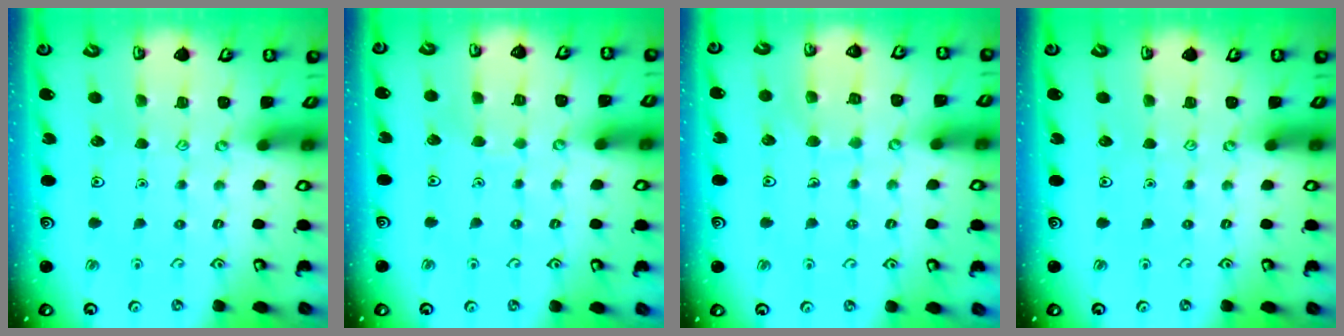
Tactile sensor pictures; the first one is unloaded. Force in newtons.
{"total": 2.5, "press": 2.5, "slide": 0.2}
{"total": 5.8, "press": 5.8, "slide": 0.3}
{"total": 0.0}